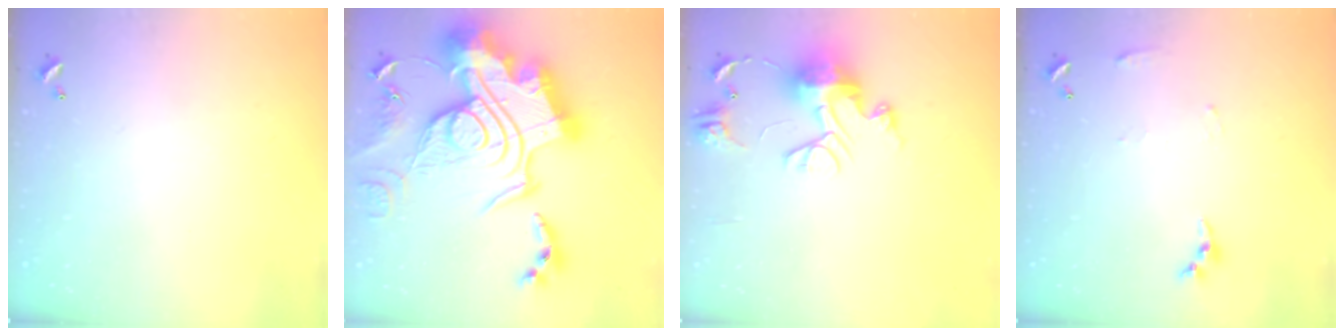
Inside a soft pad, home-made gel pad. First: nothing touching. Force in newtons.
{"total": 0.6, "press": 0.6, "slide": 0.0}
{"total": 12.0, "press": 11.9, "slide": 1.2}
{"total": 4.6, "press": 4.6, "slide": 0.4}